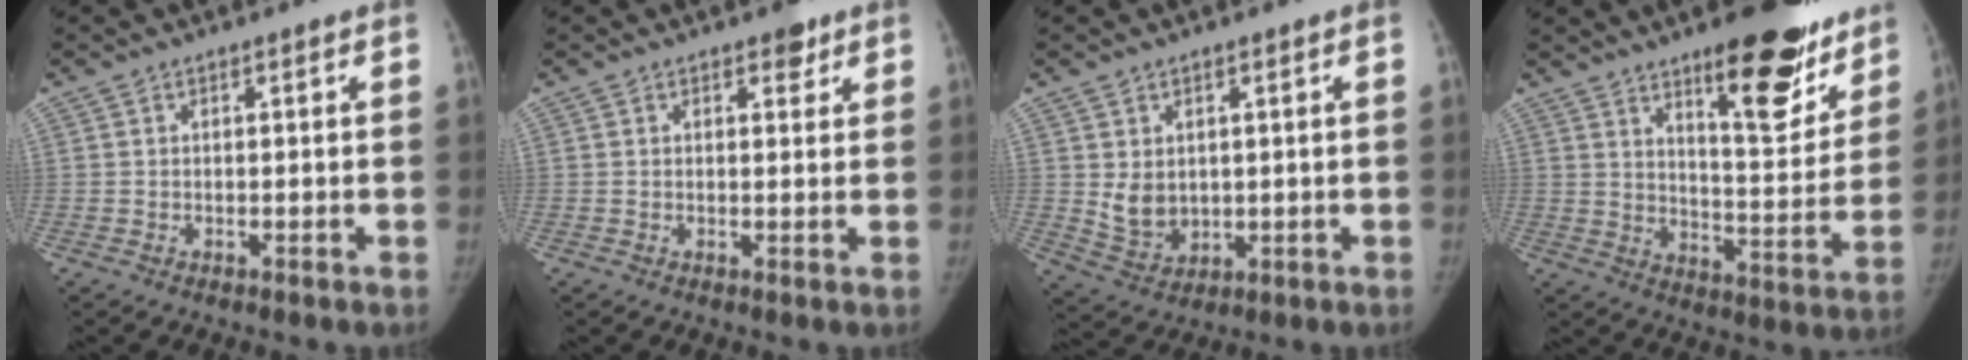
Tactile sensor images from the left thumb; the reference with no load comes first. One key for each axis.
{"total": 2.3, "fx": 1.5, "fy": 1.3, "fz": 1.1, "tx": -0.001, "ty": -0.007, "tz": 0.017}
{"total": 5.8, "fx": 1.0, "fy": 4.6, "fz": 3.4, "tx": -0.044, "ty": -0.019, "tz": 0.037}
{"total": 18.2, "fx": 11.8, "fy": 6.0, "fz": 12.5, "tx": -0.120, "ty": -0.082, "tz": 0.175}